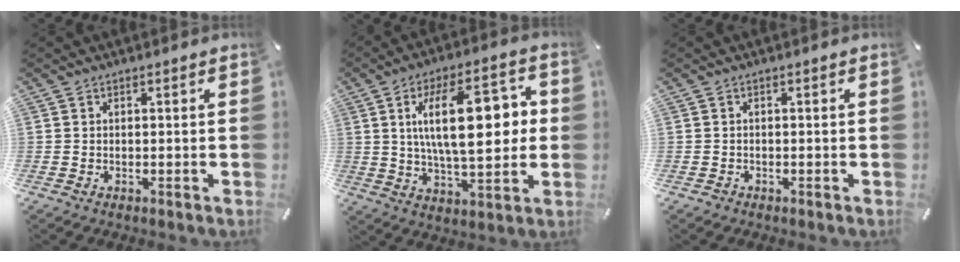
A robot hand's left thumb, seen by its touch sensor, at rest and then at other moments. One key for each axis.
{"total": 19.9, "fx": 3.3, "fy": 9.0, "fz": 17.4, "tx": -0.273, "ty": 0.003, "tz": 0.046}
{"total": 0.7, "fx": -0.2, "fy": 0.6, "fz": -0.3, "tx": 0.007, "ty": 0.008, "tz": -0.009}